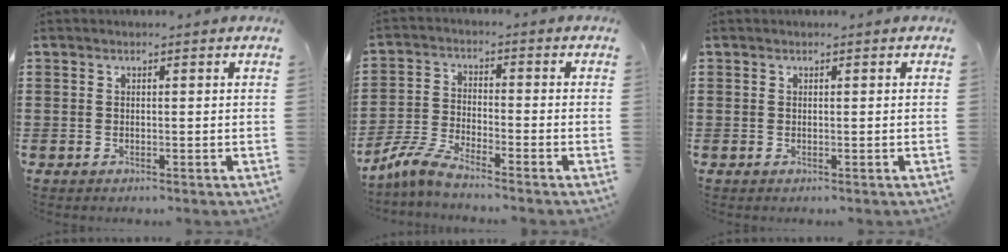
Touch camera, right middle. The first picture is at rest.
{"total": 5.7, "force": [-5.0, 0.5, 2.6], "torque": [-0.077, -0.012, -0.104]}
{"total": 0.0}